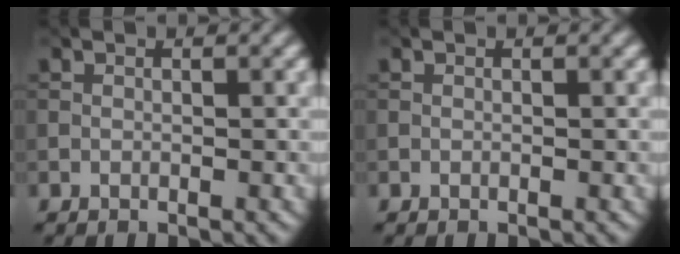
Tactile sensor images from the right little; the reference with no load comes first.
{"total": 0.0}